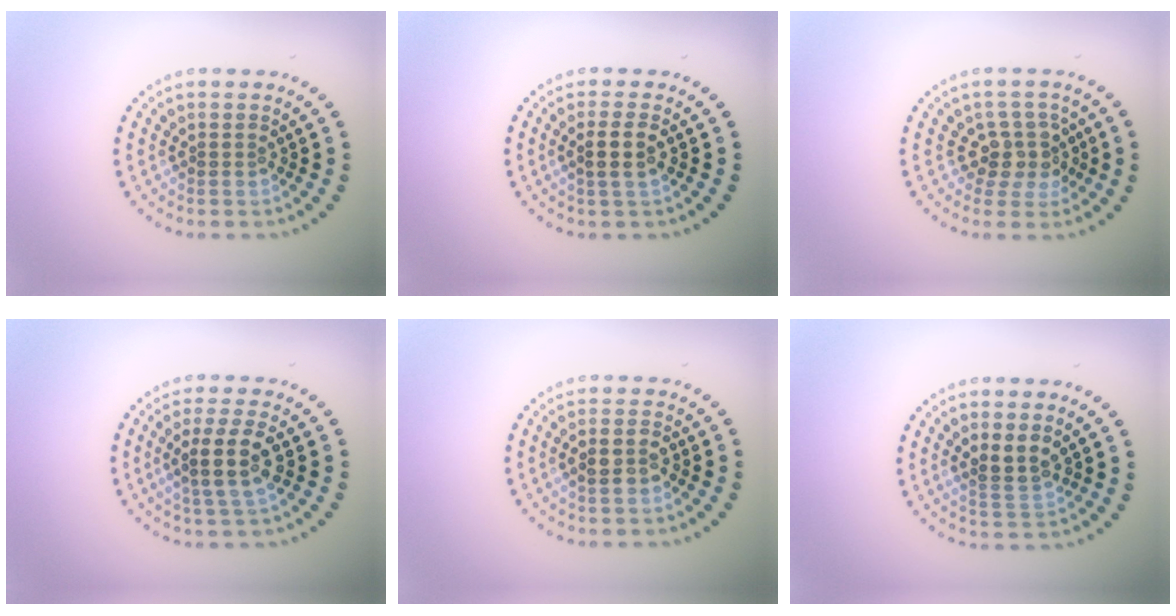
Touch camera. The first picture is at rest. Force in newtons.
{"total": 2.1, "press": 1.9, "slide": 0.9}
{"total": 3.2, "press": 2.5, "slide": 2.1}
{"total": 4.0, "press": 3.7, "slide": 1.5}
{"total": 2.1, "press": 2.0, "slide": 0.4}
{"total": 2.6, "press": 2.4, "slide": 0.9}